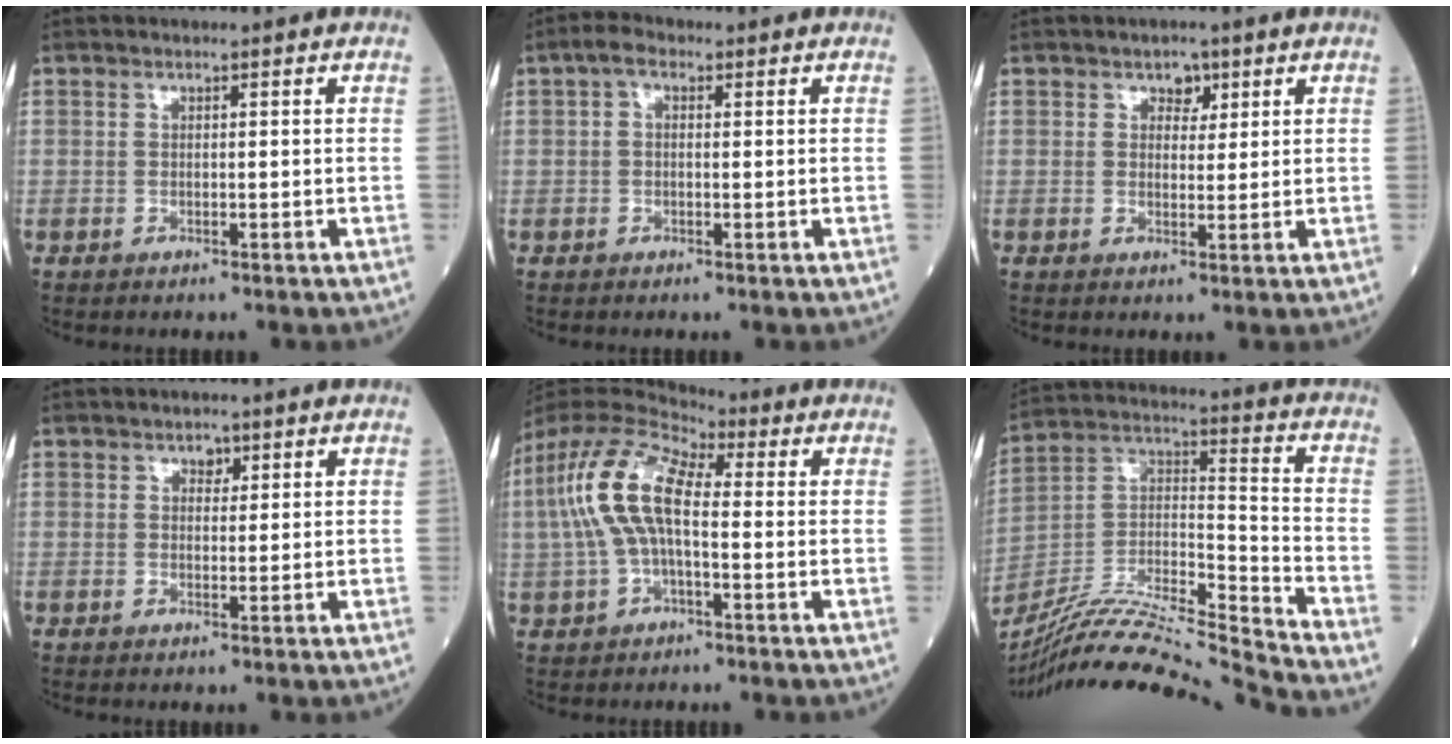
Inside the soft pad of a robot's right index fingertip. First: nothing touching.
{"total": 2.3, "force": [0.7, 1.4, 1.7], "torque": [-0.034, 0.014, 0.010]}
{"total": 2.4, "force": [1.3, 1.6, 1.2], "torque": [-0.010, 0.002, 0.017]}
{"total": 1.5, "force": [0.8, 1.0, 0.7], "torque": [-0.004, -0.002, 0.010]}
{"total": 12.6, "force": [0.7, 5.2, 11.5], "torque": [-0.256, 0.034, 0.008]}
{"total": 21.8, "force": [-20.4, -1.5, 7.5], "torque": [-0.163, 0.000, -0.356]}